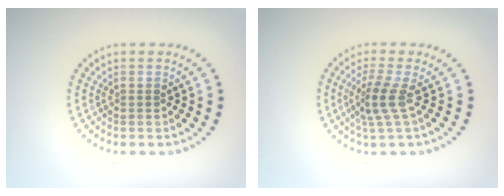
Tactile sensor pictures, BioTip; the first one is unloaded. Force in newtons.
{"total": 2.5, "press": 1.8, "slide": 1.8}